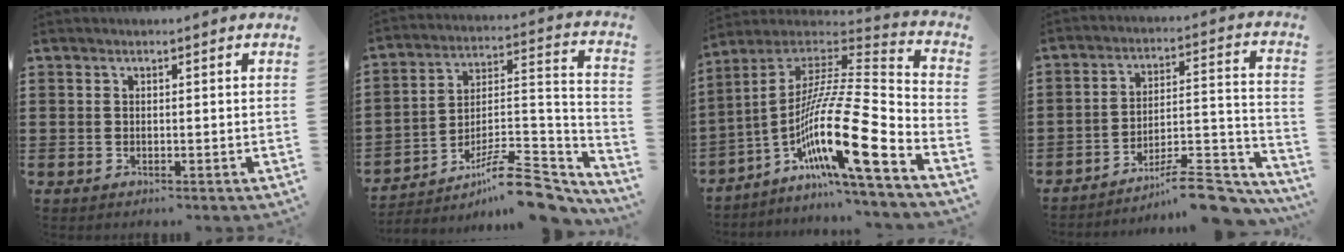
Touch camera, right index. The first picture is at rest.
{"total": 11.0, "force": [-8.4, 3.0, 6.5], "torque": [-0.096, 0.028, -0.157]}
{"total": 17.3, "force": [-7.7, 2.3, 15.3], "torque": [-0.288, -0.019, -0.148]}
{"total": 10.7, "force": [-9.0, 2.2, 5.4], "torque": [-0.067, 0.035, -0.168]}